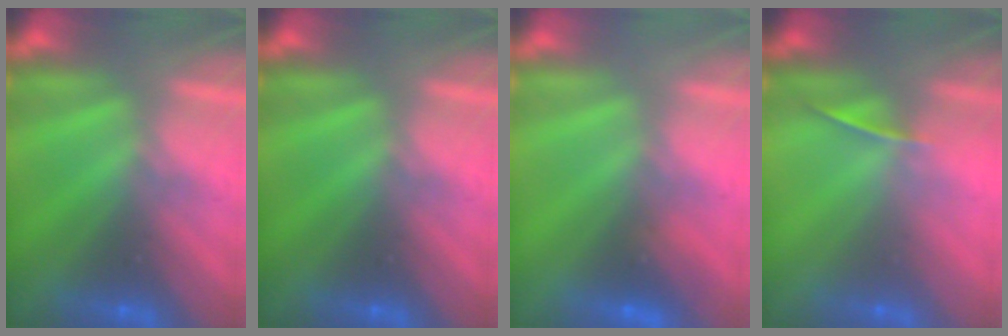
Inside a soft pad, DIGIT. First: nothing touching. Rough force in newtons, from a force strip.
{"total": 0.0}
{"total": 1.2}
{"total": 1.3}